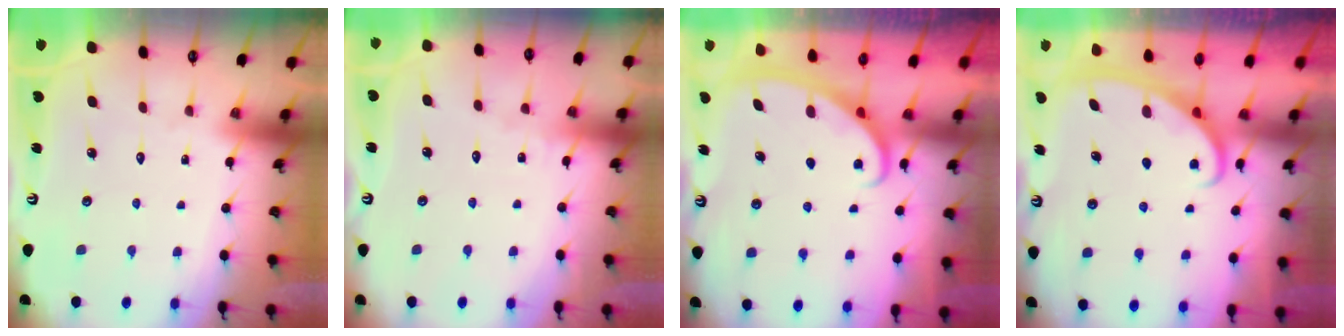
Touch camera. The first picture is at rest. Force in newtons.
{"total": 1.6, "press": 1.5, "slide": 0.2}
{"total": 2.9, "press": 2.8, "slide": 0.4}
{"total": 3.0, "press": 3.0, "slide": 0.4}